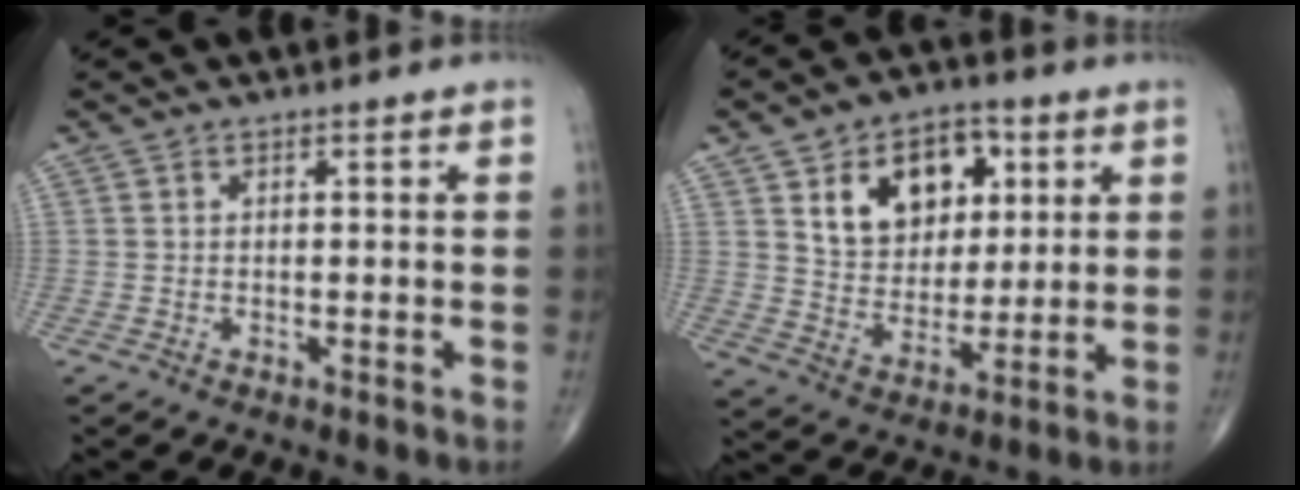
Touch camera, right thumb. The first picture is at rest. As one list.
[{"total": 14.9, "force": [5.5, 10.5, 9.1], "torque": [-0.093, -0.017, 0.097]}]